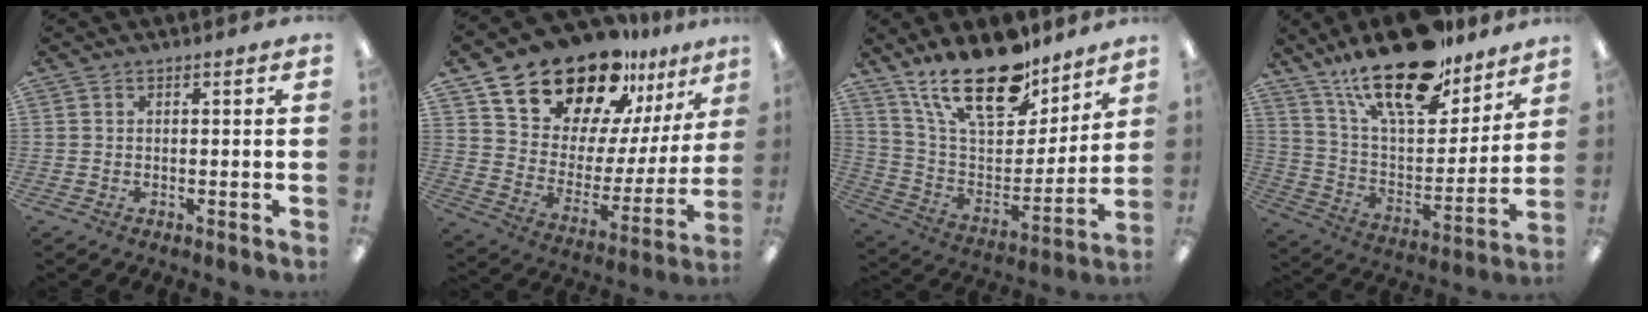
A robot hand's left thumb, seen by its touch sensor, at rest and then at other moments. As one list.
[{"total": 21.9, "force": [18.2, 9.5, 7.6], "torque": [-0.140, -0.133, 0.326]}, {"total": 22.1, "force": [16.1, 9.5, 11.8], "torque": [-0.207, -0.099, 0.286]}, {"total": 23.0, "force": [17.0, 8.6, 12.9], "torque": [-0.214, -0.105, 0.294]}]